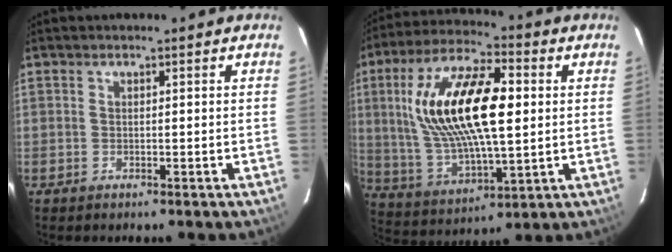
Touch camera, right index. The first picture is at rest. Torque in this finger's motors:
{"motor_torque": [1.17, -0.12, 1.05, 0.21]}